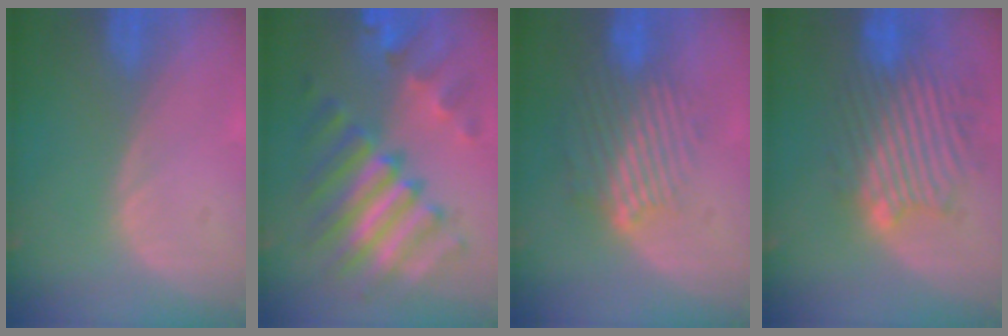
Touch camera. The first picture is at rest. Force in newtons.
{"total": 11.8, "press": 11.7, "slide": 1.1}
{"total": 9.7, "press": 8.1, "slide": 5.3}
{"total": 10.8, "press": 10.1, "slide": 4.0}